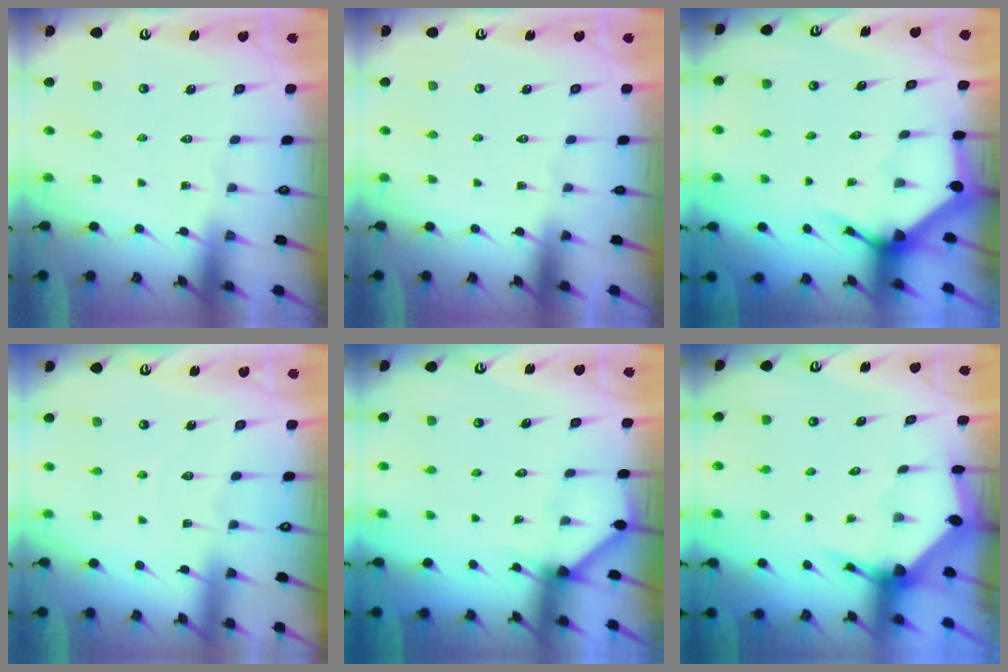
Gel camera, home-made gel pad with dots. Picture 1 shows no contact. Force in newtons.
{"total": 0.0}
{"total": 3.9, "press": 3.8, "slide": 0.4}
{"total": 3.7, "press": 3.7, "slide": 0.3}
{"total": 2.9, "press": 2.9, "slide": 0.3}
{"total": 3.8, "press": 3.7, "slide": 0.4}